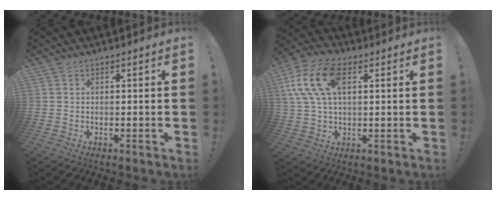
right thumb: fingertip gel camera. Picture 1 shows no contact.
{"total": 15.0, "force": [4.6, 8.5, 11.5], "torque": [-0.230, 0.002, 0.086]}